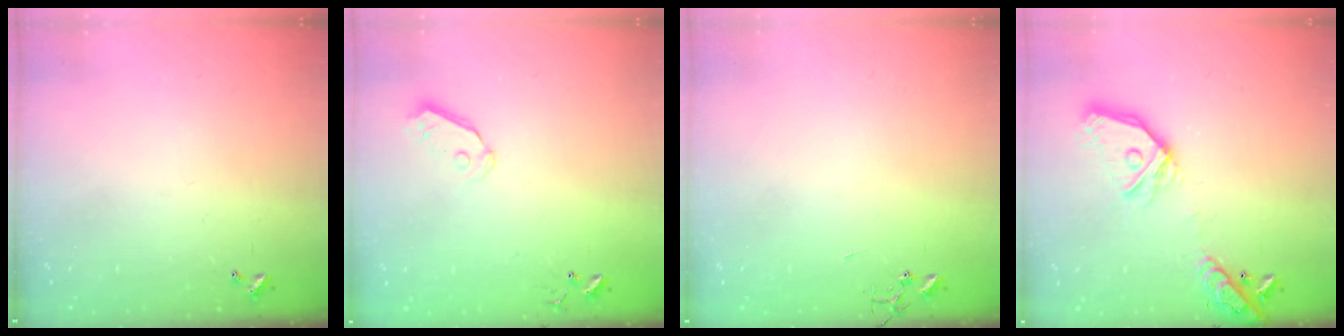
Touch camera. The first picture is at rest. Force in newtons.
{"total": 4.4, "press": 4.3, "slide": 0.5}
{"total": 0.0}
{"total": 17.7, "press": 17.5, "slide": 2.5}